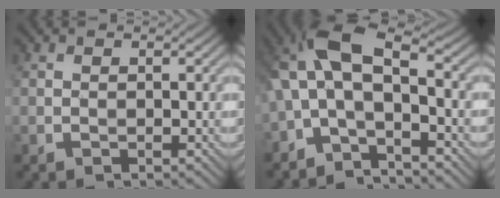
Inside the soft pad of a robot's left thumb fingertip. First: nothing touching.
{"total": 8.1, "force": [-1.0, 4.0, 6.9], "torque": [-0.148, 0.021, -0.034]}